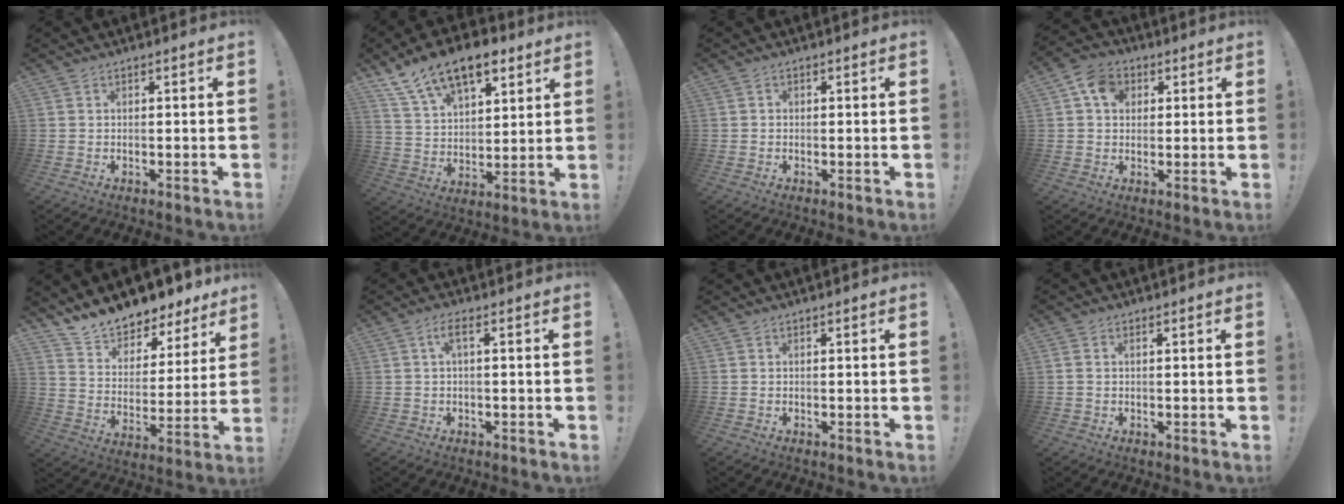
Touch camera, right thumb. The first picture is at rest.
{"total": 16.3, "force": [10.7, 8.5, 8.9], "torque": [-0.149, -0.061, 0.196]}
{"total": 0.6, "force": [-0.4, 0.4, 0.2], "torque": [-0.002, 0.000, -0.007]}
{"total": 8.6, "force": [2.8, 6.7, 4.5], "torque": [-0.069, 0.001, 0.054]}
{"total": 11.8, "force": [11.2, 3.3, 1.7], "torque": [-0.042, -0.105, 0.198]}
{"total": 3.1, "force": [0.3, 0.7, 3.0], "torque": [-0.056, 0.007, 0.003]}
{"total": 0.0}
{"total": 1.1, "force": [0.6, 0.6, 0.8], "torque": [-0.022, 0.003, 0.012]}